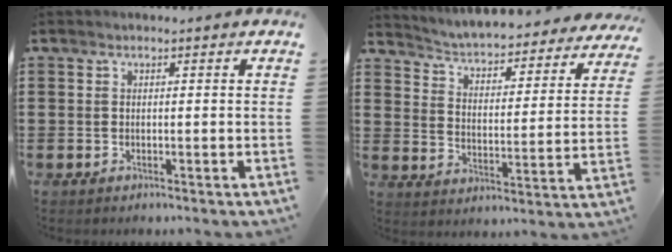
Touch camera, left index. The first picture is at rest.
{"total": 3.7, "force": [3.7, -0.2, 0.5], "torque": [-0.031, -0.038, 0.054]}